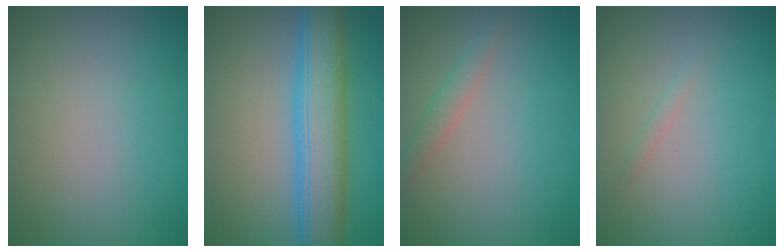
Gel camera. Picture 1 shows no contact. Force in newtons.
{"total": 8.1, "press": 8.1, "slide": 0.1}
{"total": 1.5, "press": 1.4, "slide": 0.0}
{"total": 0.5, "press": 0.5, "slide": 0.0}